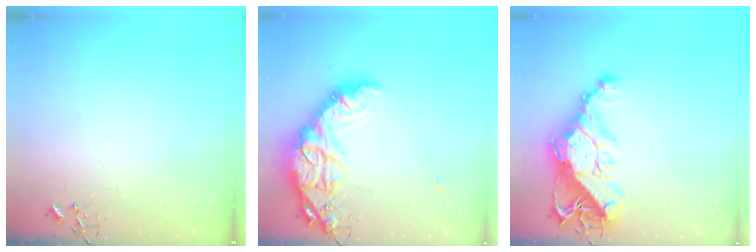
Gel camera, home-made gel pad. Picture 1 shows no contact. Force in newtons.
{"total": 20.6, "press": 20.5, "slide": 1.6}
{"total": 17.8, "press": 17.8, "slide": 1.8}